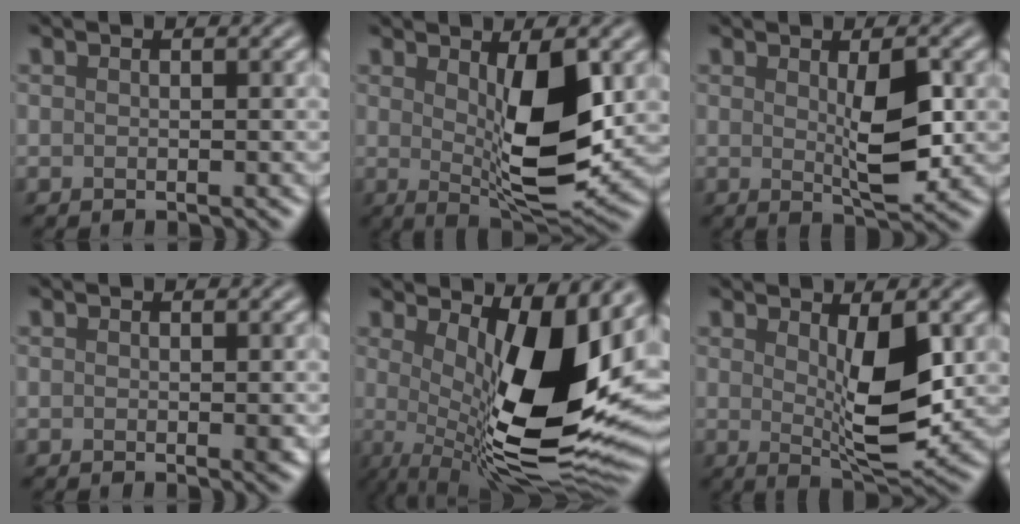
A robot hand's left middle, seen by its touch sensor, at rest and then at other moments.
{"total": 7.7, "force": [0.8, 2.2, 7.3], "torque": [-0.120, -0.018, 0.024]}
{"total": 4.2, "force": [0.3, 1.0, 4.1], "torque": [-0.068, -0.006, 0.014]}
{"total": 0.8, "force": [0.0, 0.0, 0.8], "torque": [-0.011, -0.002, 0.003]}
{"total": 14.2, "force": [1.6, 4.7, 13.2], "torque": [-0.184, -0.023, 0.034]}
{"total": 6.0, "force": [0.8, 1.7, 5.7], "torque": [-0.094, -0.017, 0.022]}